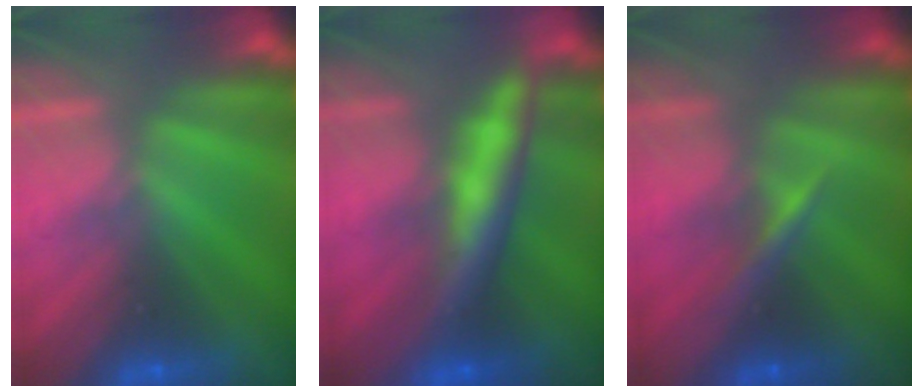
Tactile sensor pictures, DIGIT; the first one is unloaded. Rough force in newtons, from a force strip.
{"total": 8.6}
{"total": 2.9}